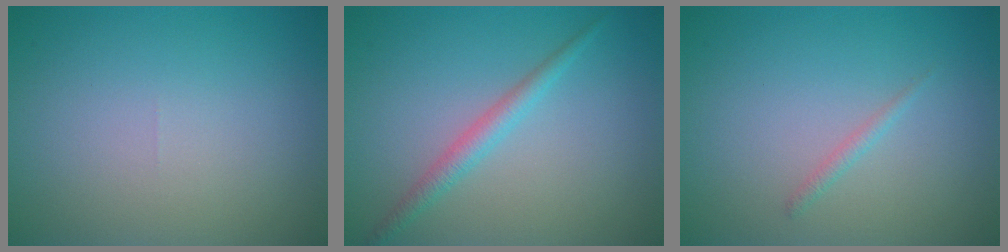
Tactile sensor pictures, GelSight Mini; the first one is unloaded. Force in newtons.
{"total": 2.0, "press": 2.0, "slide": 0.0}
{"total": 0.7, "press": 0.7, "slide": 0.0}